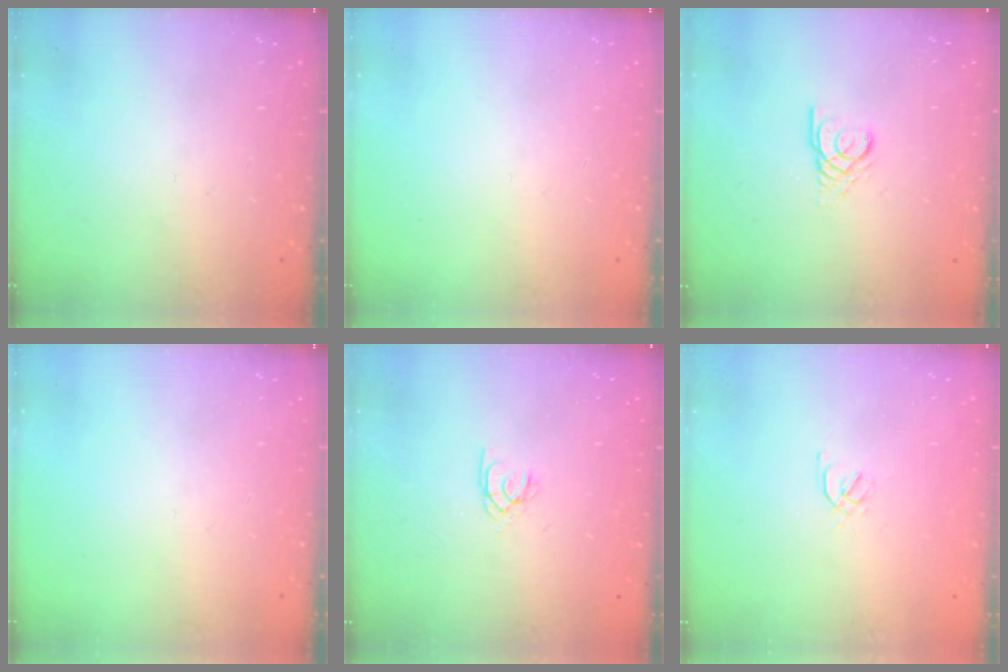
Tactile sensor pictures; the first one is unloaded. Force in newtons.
{"total": 0.0}
{"total": 2.6, "press": 2.6, "slide": 0.1}
{"total": 0.0}
{"total": 1.9, "press": 1.9, "slide": 0.2}
{"total": 1.7, "press": 1.6, "slide": 0.5}